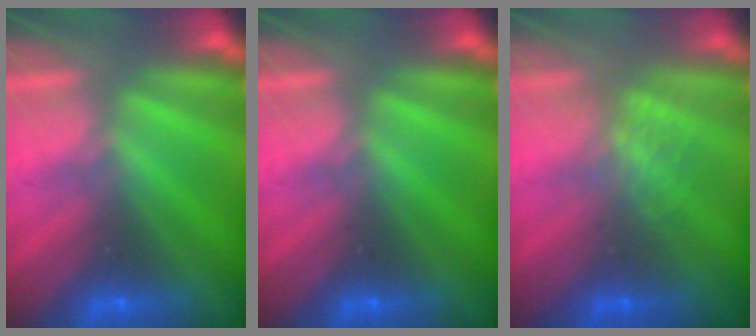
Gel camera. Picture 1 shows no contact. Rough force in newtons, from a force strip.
{"total": 0.0}
{"total": 1.2}